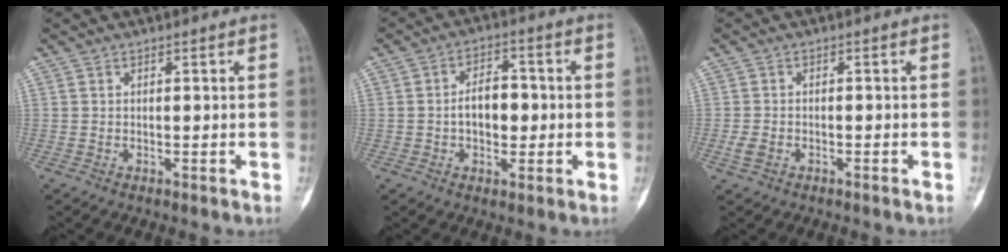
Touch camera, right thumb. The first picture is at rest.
{"total": 7.2, "force": [-0.4, 4.7, 5.5], "torque": [-0.063, 0.016, -0.010]}
{"total": 2.1, "force": [-1.0, 1.3, 1.4], "torque": [-0.039, 0.005, -0.017]}